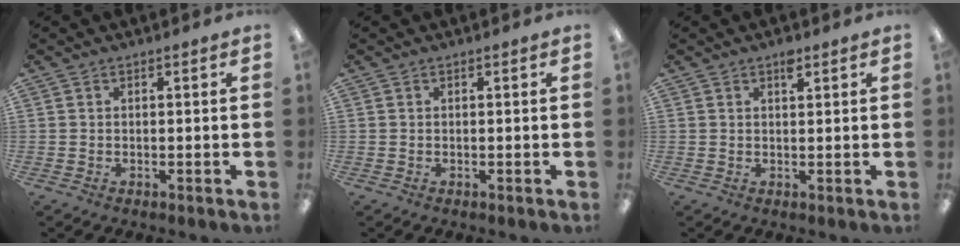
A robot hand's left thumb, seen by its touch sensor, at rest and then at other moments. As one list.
[{"total": 0.0}, {"total": 2.3, "force": [1.6, 0.8, 1.5], "torque": [-0.016, -0.006, 0.025]}]